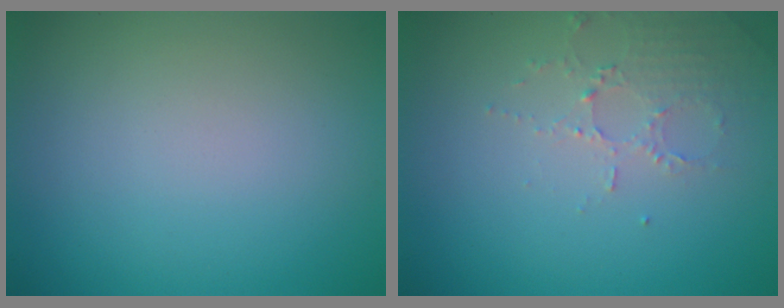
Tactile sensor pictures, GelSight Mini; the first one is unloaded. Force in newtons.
{"total": 2.1, "press": 2.1, "slide": 0.4}